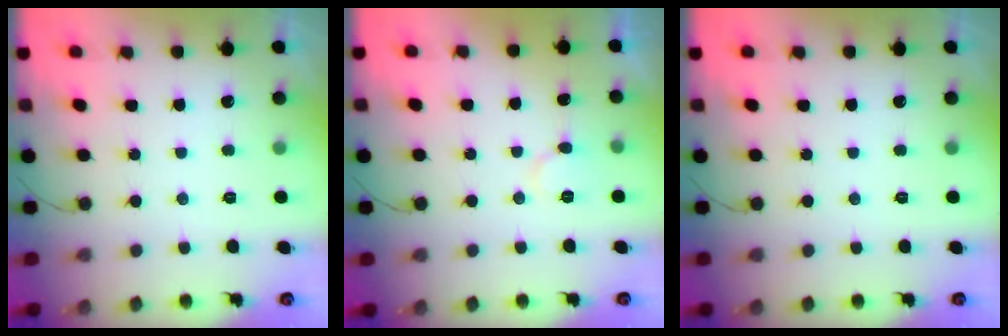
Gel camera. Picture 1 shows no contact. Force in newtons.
{"total": 5.6, "press": 5.6, "slide": 0.5}
{"total": 0.0}